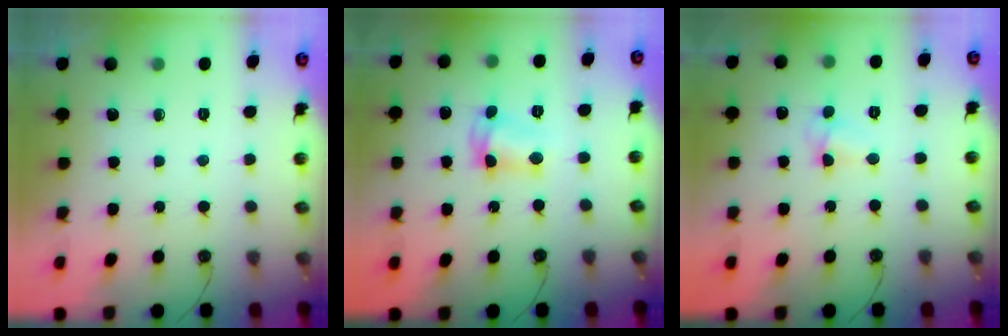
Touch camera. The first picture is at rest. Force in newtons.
{"total": 4.6, "press": 4.6, "slide": 0.3}
{"total": 3.5, "press": 3.5, "slide": 0.4}